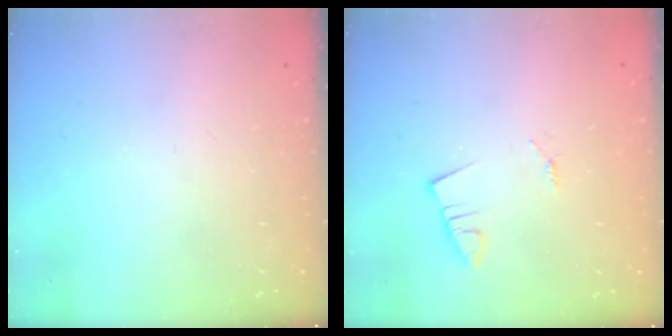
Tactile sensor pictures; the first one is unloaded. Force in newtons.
{"total": 1.3, "press": 1.3, "slide": 0.1}